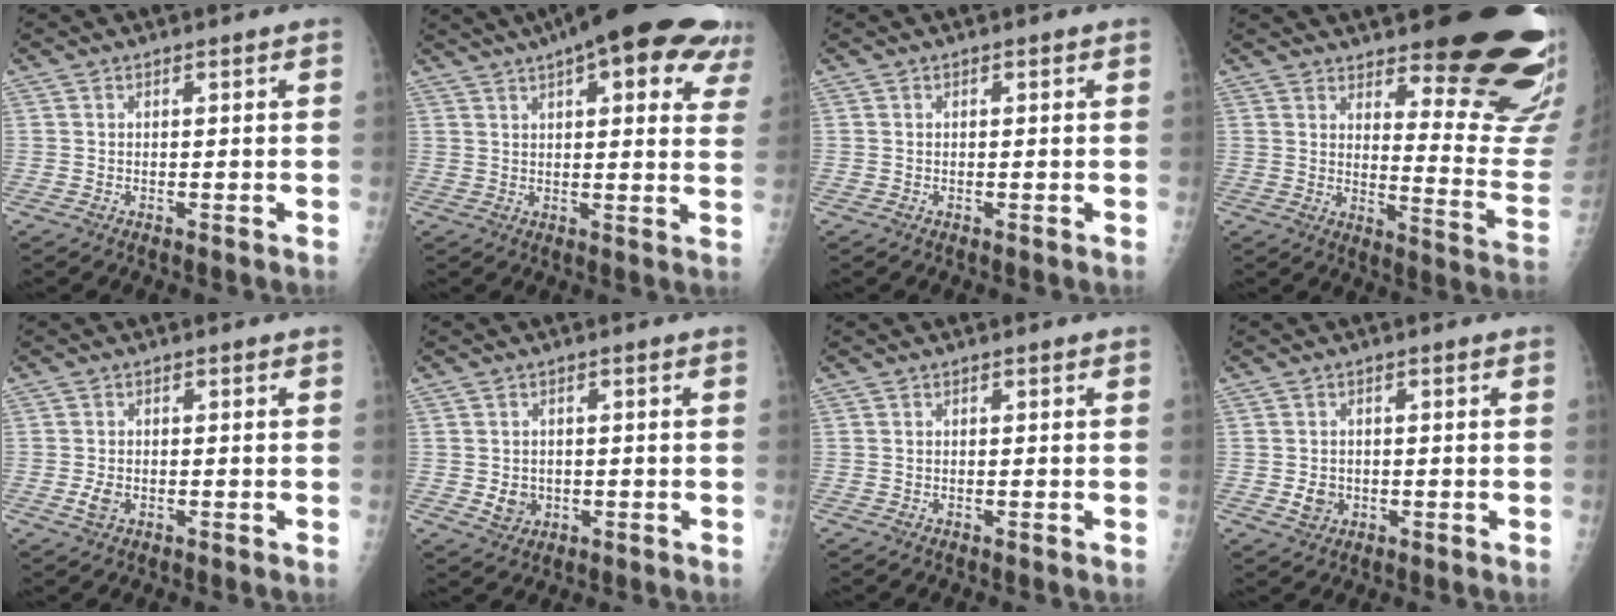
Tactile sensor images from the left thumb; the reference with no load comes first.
{"total": 23.6, "force": [14.6, 7.4, 17.0], "torque": [-0.213, 0.005, 0.173]}
{"total": 0.0}
{"total": 21.4, "force": [15.0, 5.6, 14.2], "torque": [-0.144, -0.119, 0.195]}
{"total": 2.5, "force": [-0.8, 1.7, 1.7], "torque": [-0.032, 0.001, -0.014]}
{"total": 3.8, "force": [-0.6, 3.3, 1.7], "torque": [-0.014, 0.001, -0.001]}
{"total": 0.0}
{"total": 3.3, "force": [-0.7, 2.8, 1.5], "torque": [-0.014, 0.002, -0.006]}